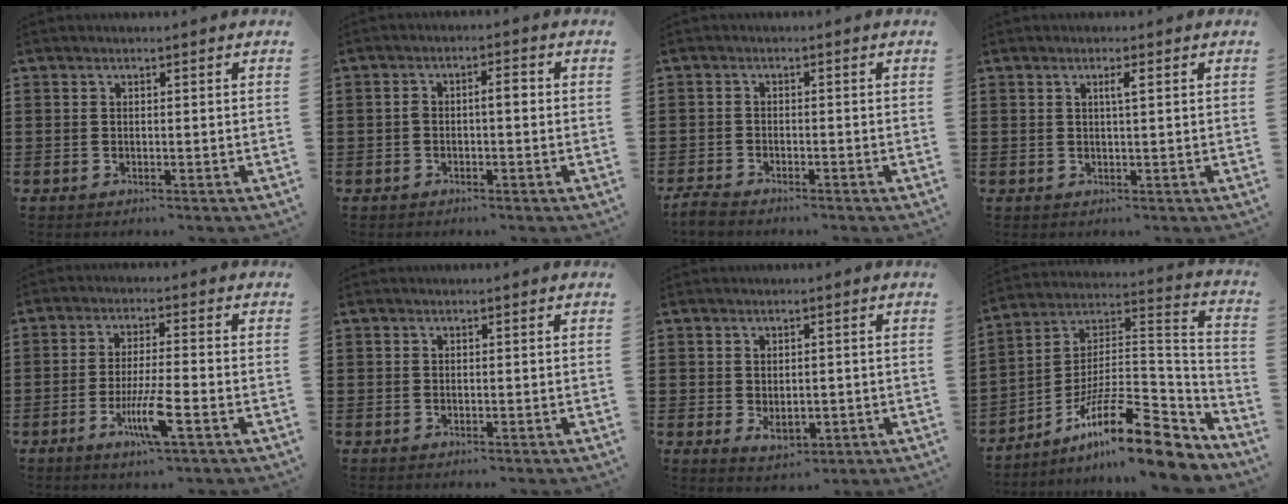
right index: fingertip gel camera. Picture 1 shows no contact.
{"total": 2.5, "force": [-0.2, 0.8, 2.3], "torque": [-0.045, 0.006, -0.007]}
{"total": 2.0, "force": [-2.0, 0.1, 0.2], "torque": [-0.014, -0.001, -0.043]}
{"total": 1.7, "force": [0.5, 0.1, 1.6], "torque": [-0.032, 0.002, 0.007]}
{"total": 7.1, "force": [-3.0, 0.8, 6.3], "torque": [-0.128, -0.014, -0.057]}
{"total": 0.0}
{"total": 2.7, "force": [-0.3, 1.7, 2.0], "torque": [-0.031, -0.001, -0.008]}
{"total": 16.7, "force": [-11.2, 3.8, 11.7], "torque": [-0.193, 0.028, -0.198]}